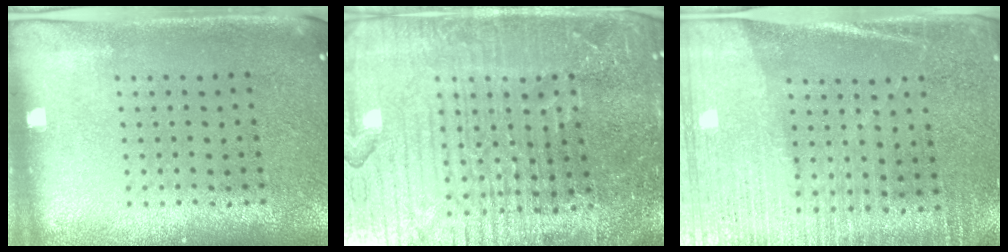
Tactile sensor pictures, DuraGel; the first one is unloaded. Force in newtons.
{"total": 6.2, "press": 5.5, "slide": 2.9}
{"total": 3.3, "press": 2.9, "slide": 1.5}